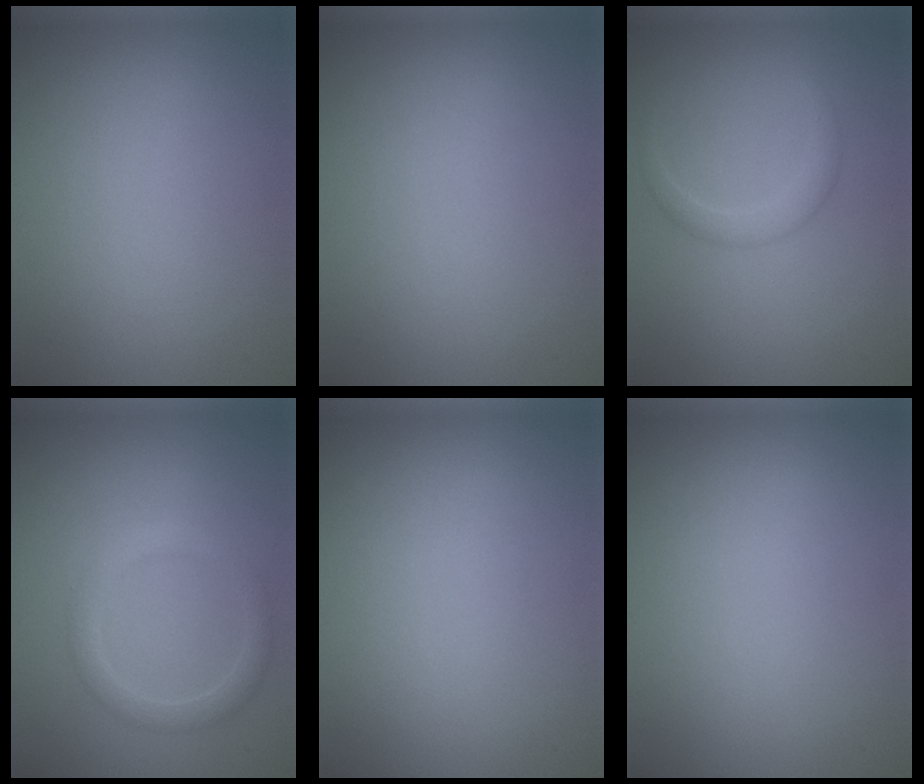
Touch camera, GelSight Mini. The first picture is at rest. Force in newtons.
{"total": 0.0}
{"total": 1.7, "press": 1.7, "slide": 0.2}
{"total": 2.2, "press": 2.2, "slide": 0.2}
{"total": 0.0}
{"total": 0.0}